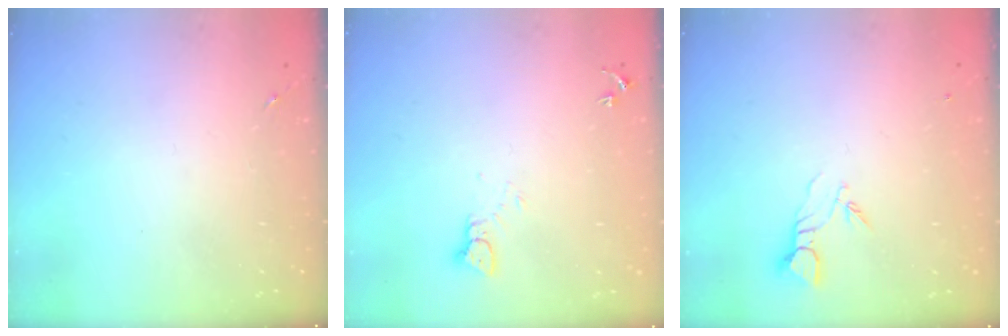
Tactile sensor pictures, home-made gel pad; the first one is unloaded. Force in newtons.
{"total": 2.6, "press": 2.6, "slide": 0.1}
{"total": 3.8, "press": 3.8, "slide": 0.3}